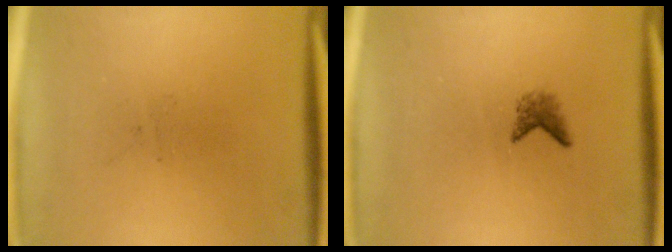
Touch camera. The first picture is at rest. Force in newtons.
{"total": 1.4}